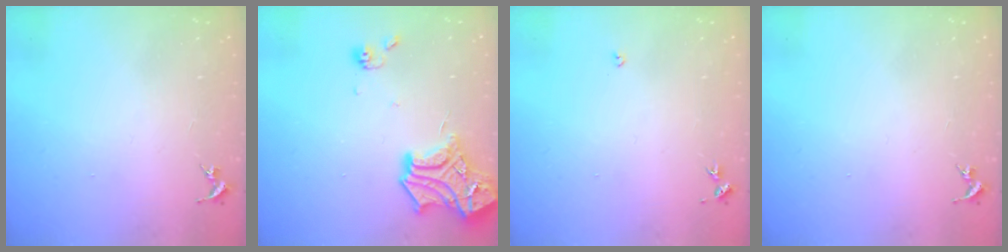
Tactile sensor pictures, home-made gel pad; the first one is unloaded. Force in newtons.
{"total": 16.2, "press": 16.2, "slide": 1.5}
{"total": 2.7, "press": 2.7, "slide": 0.5}
{"total": 0.0}